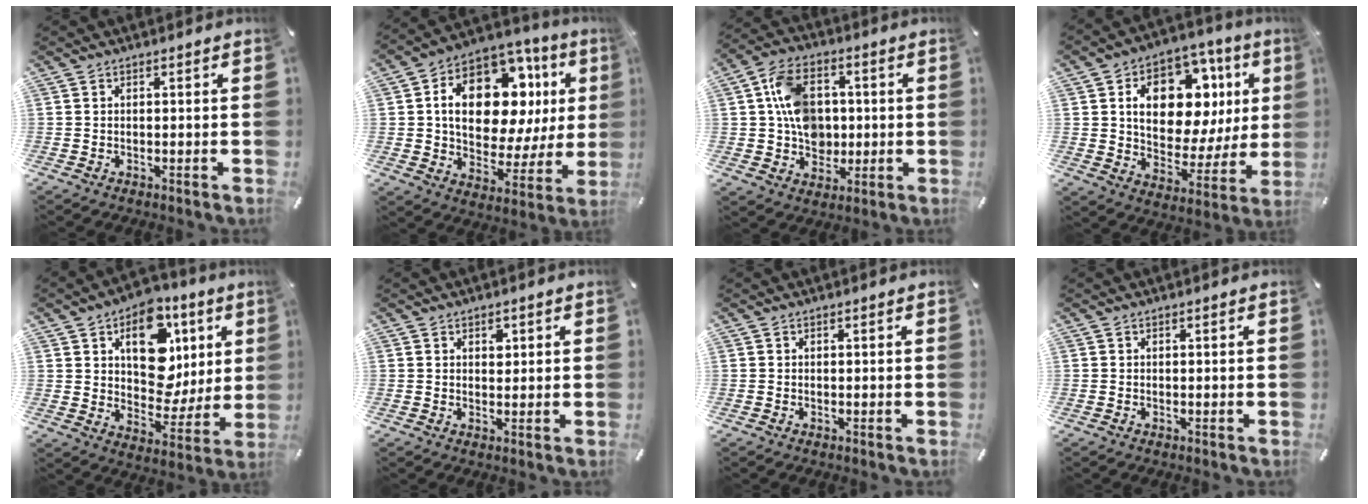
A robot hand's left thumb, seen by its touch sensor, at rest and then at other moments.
{"total": 20.8, "force": [6.2, 12.5, 15.4], "torque": [-0.244, -0.036, 0.101]}
{"total": 12.9, "force": [0.7, 10.4, 7.7], "torque": [-0.147, 0.020, 0.019]}
{"total": 18.5, "force": [6.8, 11.3, 12.9], "torque": [-0.188, -0.041, 0.117]}
{"total": 16.3, "force": [6.2, 11.5, 9.8], "torque": [-0.121, -0.035, 0.111]}
{"total": 2.0, "force": [0.8, 1.6, 1.0], "torque": [0.002, -0.007, 0.008]}
{"total": 0.0}
{"total": 0.0}